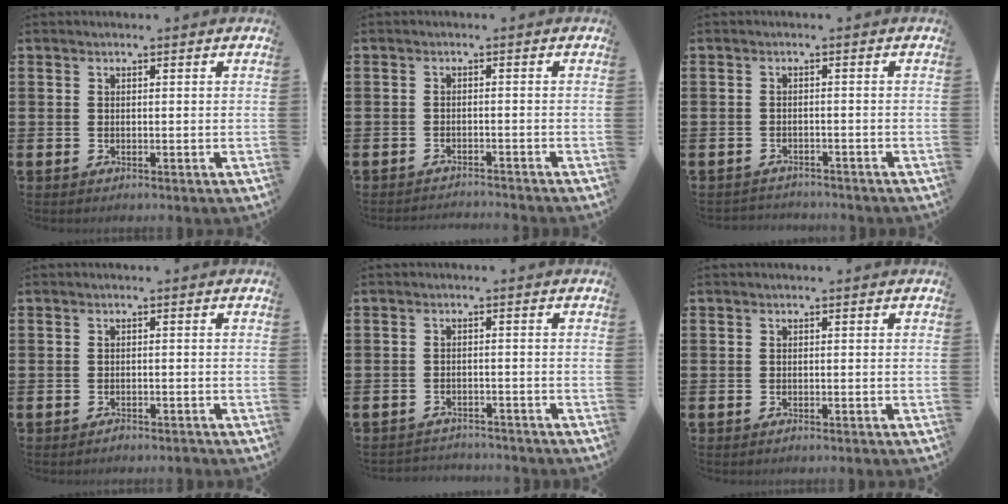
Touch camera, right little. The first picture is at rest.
{"total": 1.3, "force": [-1.3, -0.2, 0.0], "torque": [-0.001, 0.004, -0.027]}
{"total": 1.4, "force": [-1.4, 0.1, -0.2], "torque": [-0.002, 0.002, -0.030]}
{"total": 0.7, "force": [-0.7, 0.1, 0.0], "torque": [-0.005, 0.000, -0.015]}
{"total": 1.9, "force": [-1.9, 0.1, -0.2], "torque": [-0.002, 0.003, -0.042]}
{"total": 0.0}